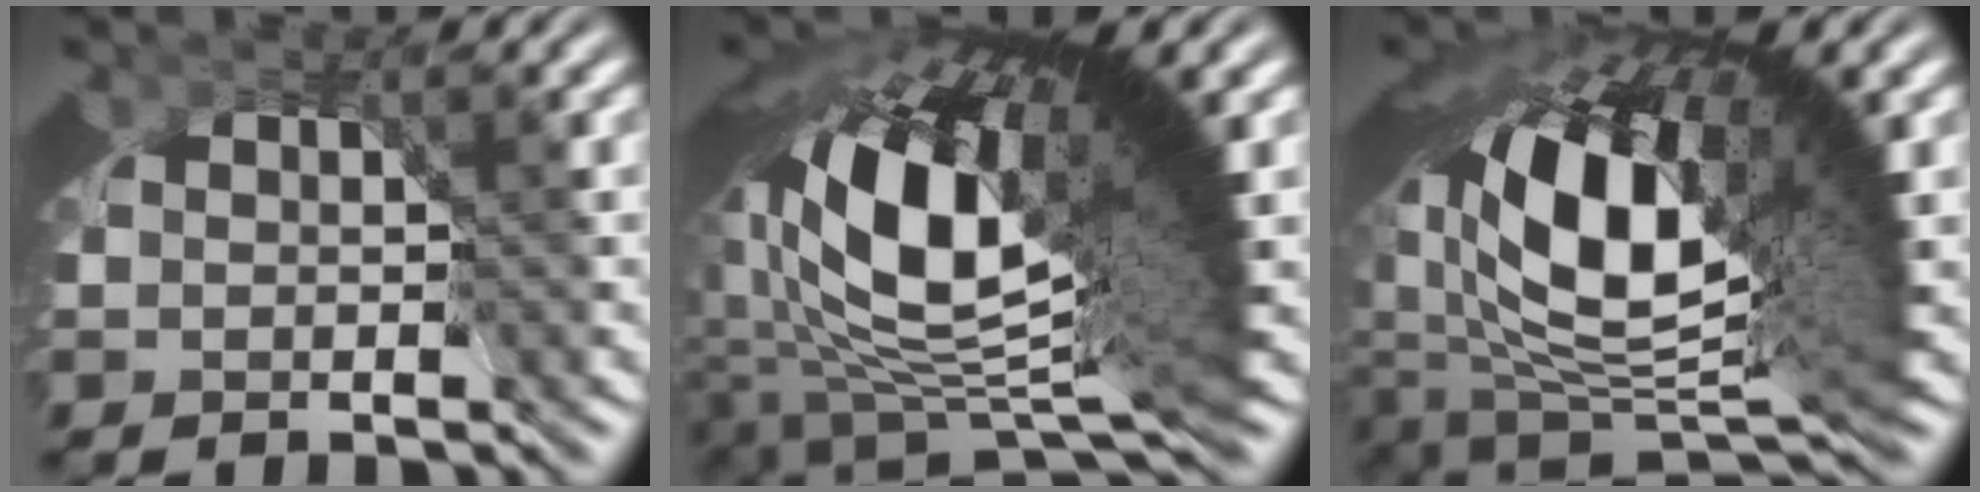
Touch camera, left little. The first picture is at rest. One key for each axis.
{"total": 24.1, "fx": -1.8, "fy": 10.8, "fz": 21.5, "tx": -0.304, "ty": -0.023, "tz": -0.008}
{"total": 20.0, "fx": -2.8, "fy": 9.8, "fz": 17.2, "tx": -0.256, "ty": -0.042, "tz": -0.016}